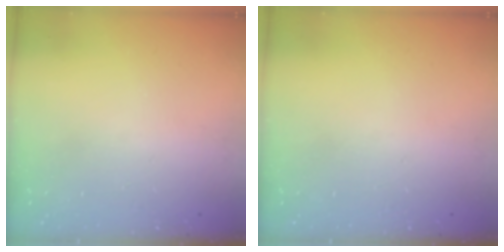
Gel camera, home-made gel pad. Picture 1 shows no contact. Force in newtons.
{"total": 0.0}